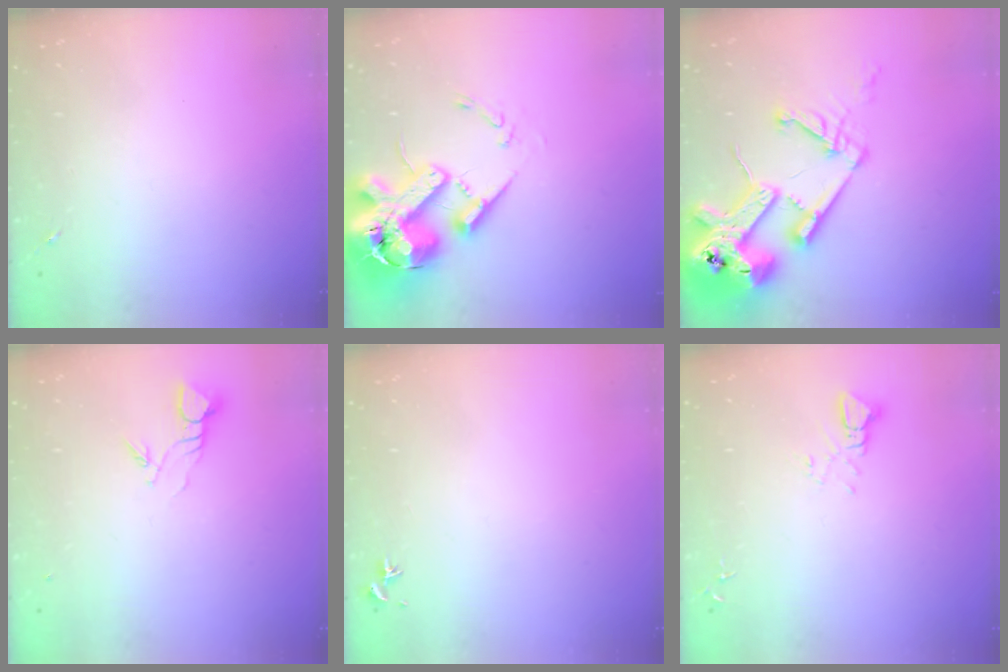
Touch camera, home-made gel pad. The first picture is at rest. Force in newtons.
{"total": 20.8, "press": 20.5, "slide": 3.5}
{"total": 21.7, "press": 21.5, "slide": 2.7}
{"total": 3.7, "press": 3.7, "slide": 0.1}
{"total": 0.7, "press": 0.5, "slide": 0.4}
{"total": 3.3, "press": 3.3, "slide": 0.2}